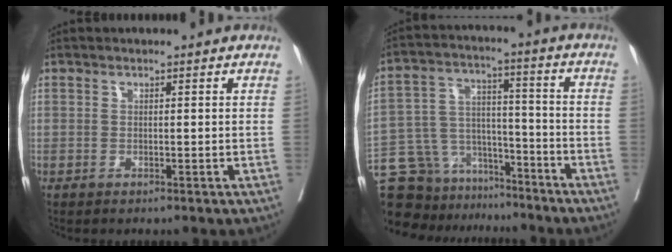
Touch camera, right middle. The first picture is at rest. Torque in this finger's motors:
{"motor_torque": [1.27, -0.86, 1.05, 0.21]}